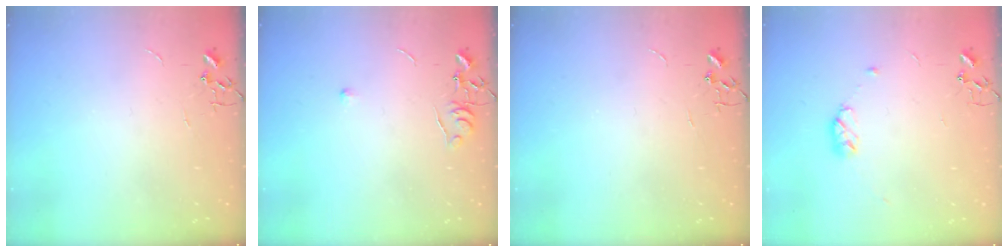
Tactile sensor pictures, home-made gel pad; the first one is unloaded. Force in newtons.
{"total": 5.5, "press": 5.4, "slide": 0.8}
{"total": 0.0}
{"total": 6.6, "press": 6.5, "slide": 0.7}